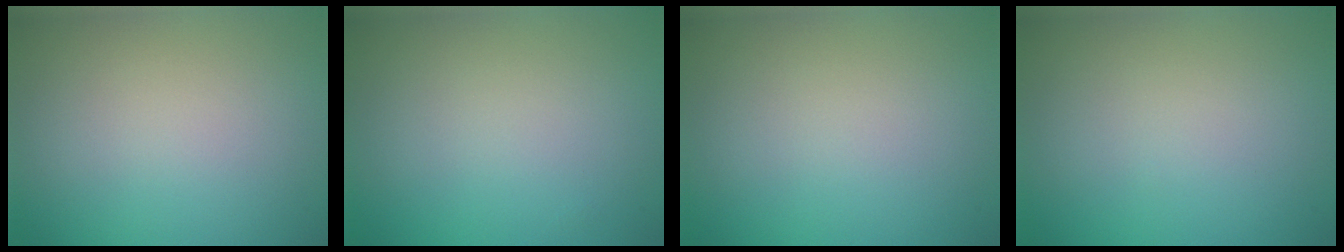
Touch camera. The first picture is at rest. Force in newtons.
{"total": 0.0}
{"total": 0.0}
{"total": 0.0}